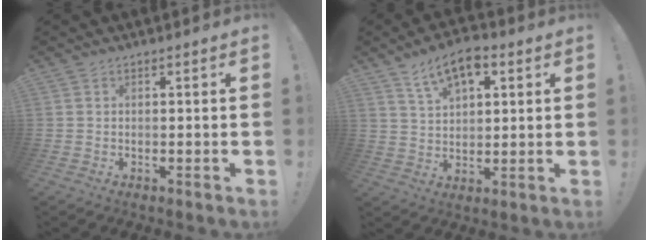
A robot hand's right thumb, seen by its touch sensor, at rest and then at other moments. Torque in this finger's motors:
{"motor_torque": [0.09, 0.12, 0.43, 0.42, 0.09]}